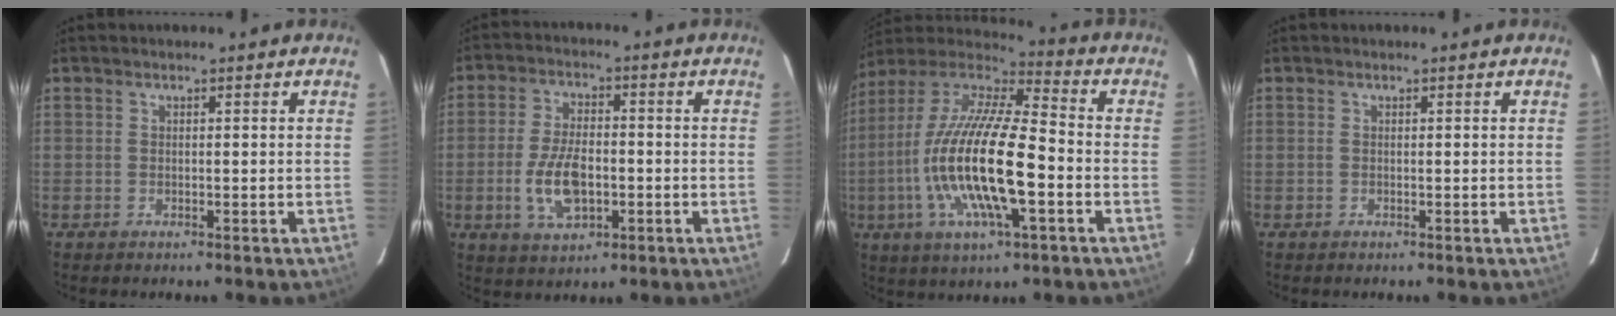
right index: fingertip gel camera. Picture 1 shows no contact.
{"total": 9.9, "force": [-2.4, 5.0, 8.2], "torque": [-0.168, -0.004, -0.038]}
{"total": 21.8, "force": [-5.0, 5.6, 20.5], "torque": [-0.395, -0.021, -0.098]}
{"total": 0.0}